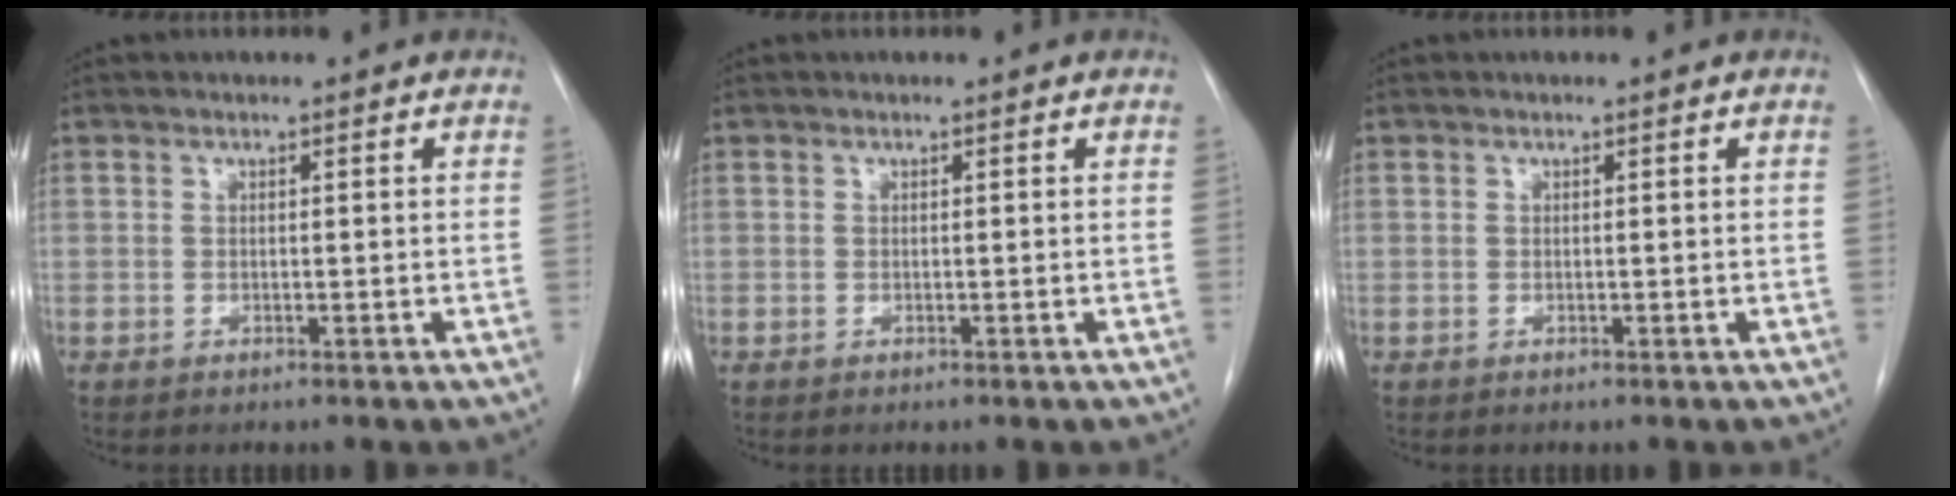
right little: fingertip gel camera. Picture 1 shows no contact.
{"total": 0.0}
{"total": 0.0}